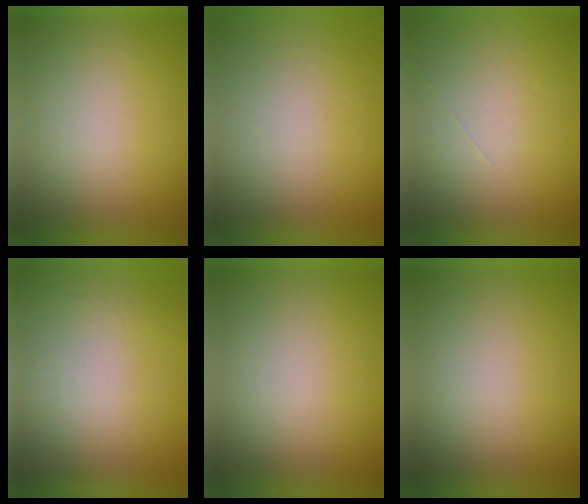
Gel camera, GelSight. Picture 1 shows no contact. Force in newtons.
{"total": 5.5}
{"total": 1.2}
{"total": 7.0}
{"total": 0.0}
{"total": 0.0}